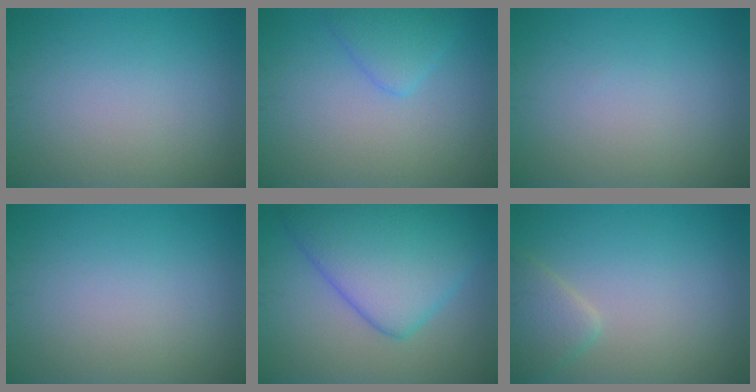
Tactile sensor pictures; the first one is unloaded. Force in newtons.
{"total": 2.3, "press": 2.3, "slide": 0.2}
{"total": 0.0}
{"total": 0.0}
{"total": 9.4, "press": 9.4, "slide": 0.2}
{"total": 2.4, "press": 2.4, "slide": 0.2}